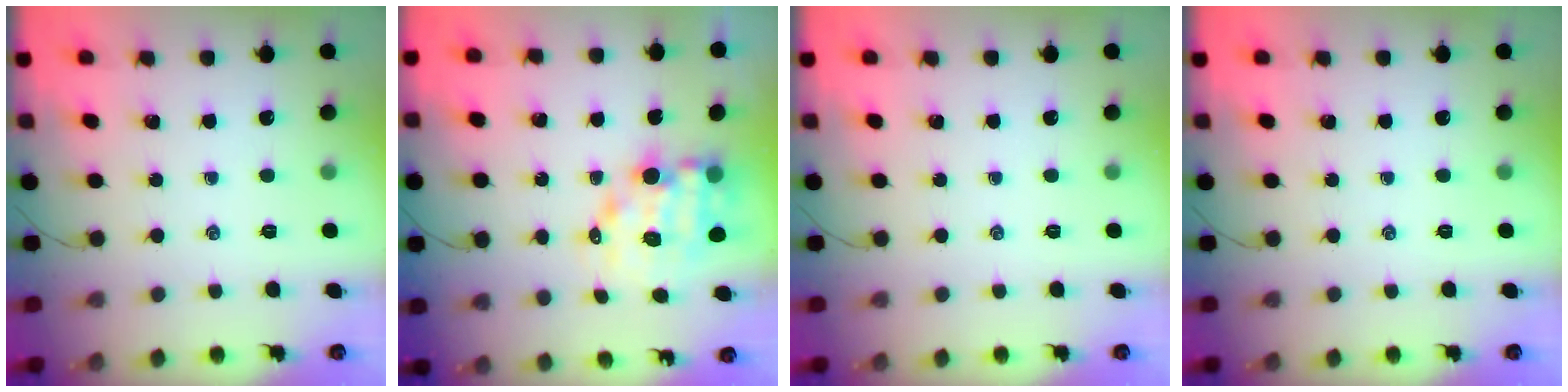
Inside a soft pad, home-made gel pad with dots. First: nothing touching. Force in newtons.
{"total": 9.4, "press": 9.0, "slide": 2.7}
{"total": 0.0}
{"total": 0.0}